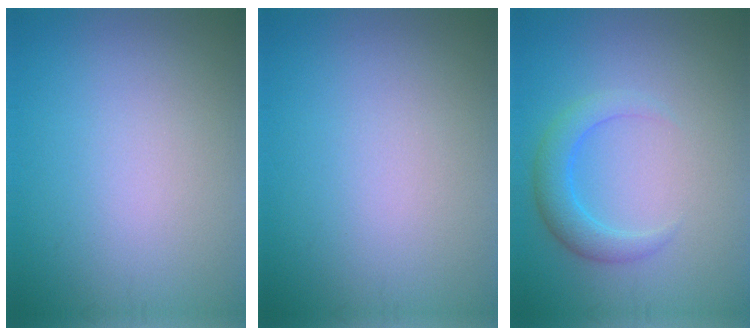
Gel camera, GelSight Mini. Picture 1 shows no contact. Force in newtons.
{"total": 0.0}
{"total": 2.8, "press": 2.8, "slide": 0.2}